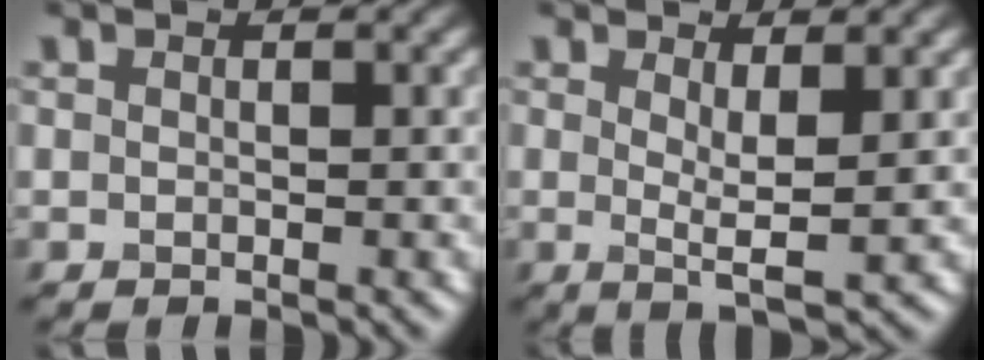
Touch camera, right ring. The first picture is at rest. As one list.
[{"total": 2.9, "force": [0.6, 0.5, 2.8], "torque": [-0.049, -0.014, 0.013]}]